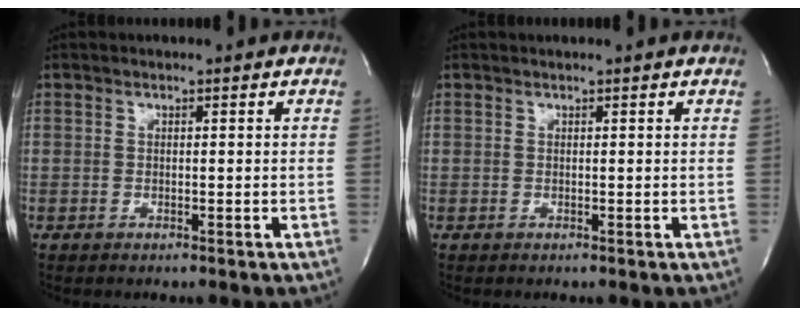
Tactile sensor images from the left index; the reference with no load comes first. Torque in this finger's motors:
{"motor_torque": [-0.32, 0.18, -0.03, -0.01]}